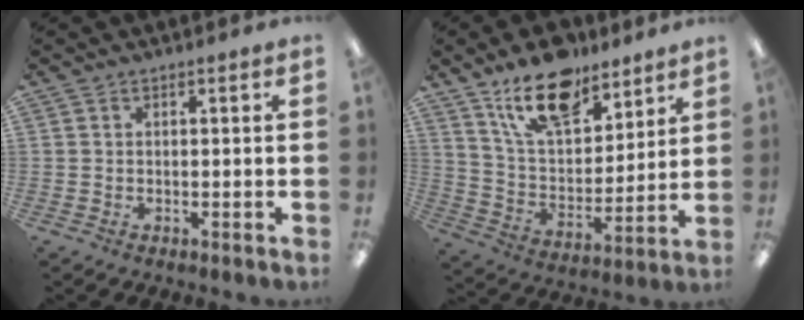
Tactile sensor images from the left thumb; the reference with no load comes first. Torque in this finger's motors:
{"motor_torque": [2.24, 1.34, 1.60, -1.17, 0.32]}